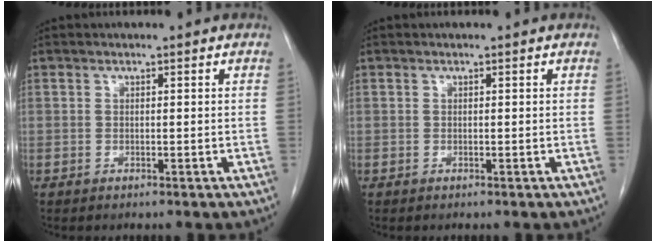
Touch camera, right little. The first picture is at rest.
{"total": 0.0}